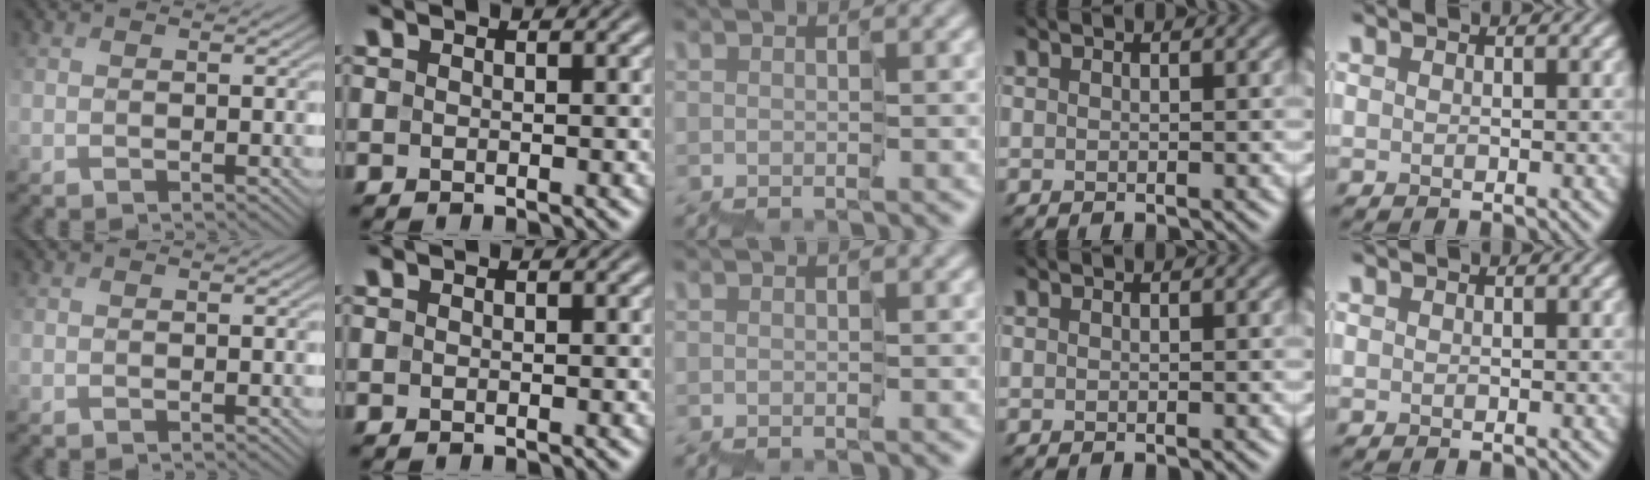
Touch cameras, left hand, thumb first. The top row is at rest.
{}